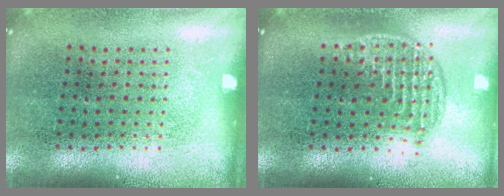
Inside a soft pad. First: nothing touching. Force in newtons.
{"total": 1.3, "press": 1.1, "slide": 0.6}